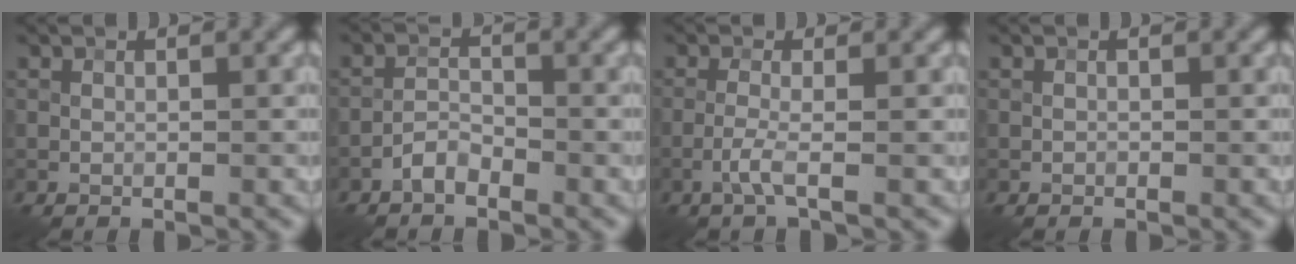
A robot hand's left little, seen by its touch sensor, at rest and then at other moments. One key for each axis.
{"total": 1.9, "fx": -1.4, "fy": 0.8, "fz": 0.9, "tx": -0.015, "ty": 0.007, "tz": -0.031}
{"total": 2.0, "fx": -0.8, "fy": 0.1, "fz": 1.8, "tx": -0.039, "ty": 0.004, "tz": -0.025}
{"total": 0.0}